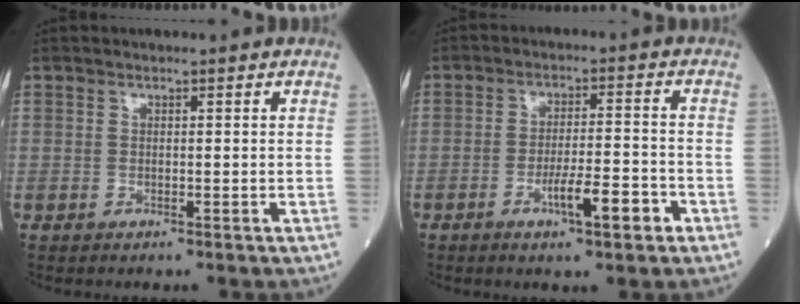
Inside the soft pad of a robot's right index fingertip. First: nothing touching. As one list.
[{"total": 6.8, "force": [-3.3, 1.0, 5.9], "torque": [-0.098, -0.001, -0.052]}]